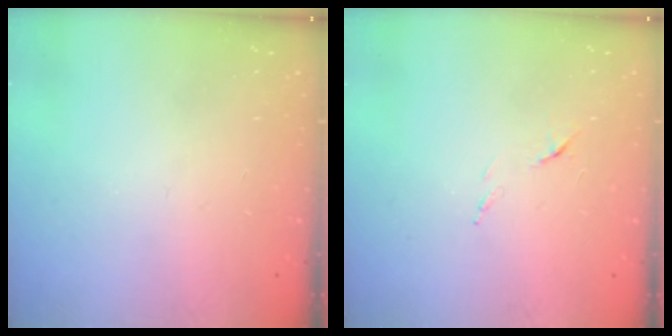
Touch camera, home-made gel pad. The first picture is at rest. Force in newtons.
{"total": 6.8, "press": 6.8, "slide": 0.8}